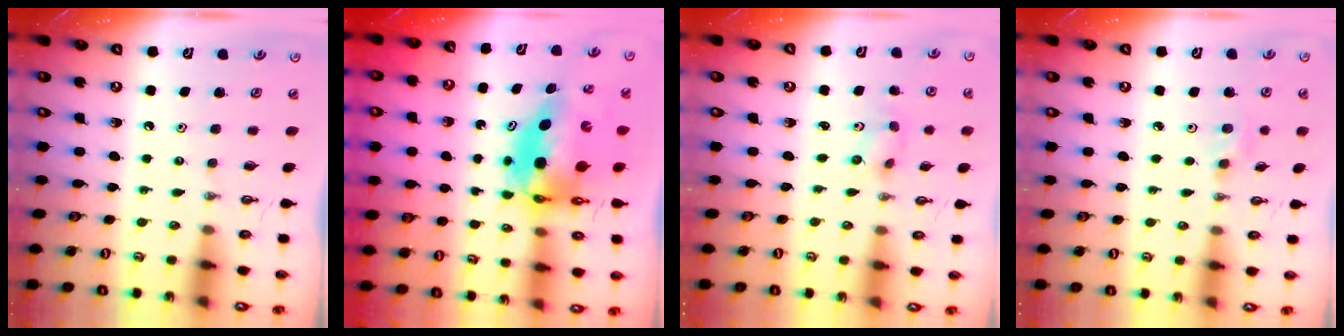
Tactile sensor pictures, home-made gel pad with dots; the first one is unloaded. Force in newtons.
{"total": 7.9, "press": 7.9, "slide": 0.8}
{"total": 2.9, "press": 2.7, "slide": 1.2}
{"total": 2.1, "press": 2.0, "slide": 0.5}